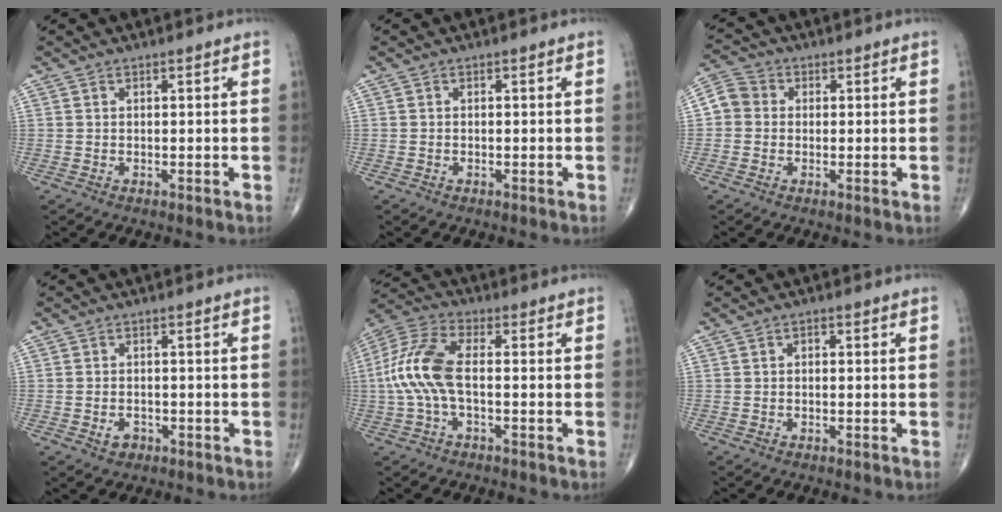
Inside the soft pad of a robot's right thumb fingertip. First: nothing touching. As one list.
[{"total": 0.0}, {"total": 4.9, "force": [-0.1, 4.5, 1.9], "torque": [-0.024, 0.014, -0.012]}, {"total": 2.5, "force": [-1.1, 1.9, 1.3], "torque": [-0.016, 0.005, -0.013]}, {"total": 11.3, "force": [-0.9, 4.9, 10.2], "torque": [-0.242, 0.029, -0.023]}, {"total": 1.0, "force": [0.1, 0.7, 0.7], "torque": [-0.003, 0.004, -0.004]}]